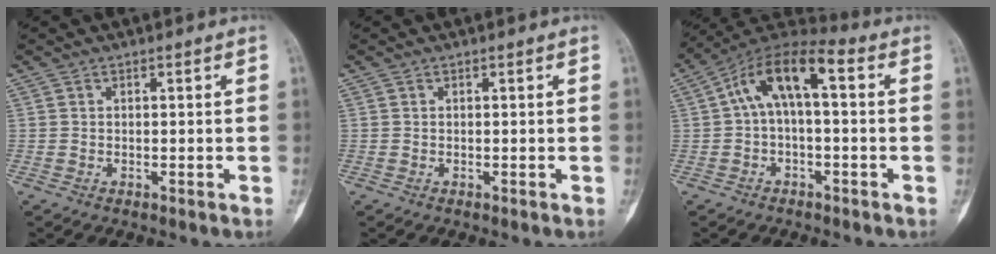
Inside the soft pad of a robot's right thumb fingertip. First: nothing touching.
{"total": 0.0}
{"total": 11.1, "force": [1.4, 4.7, 10.0], "torque": [-0.176, 0.048, 0.013]}